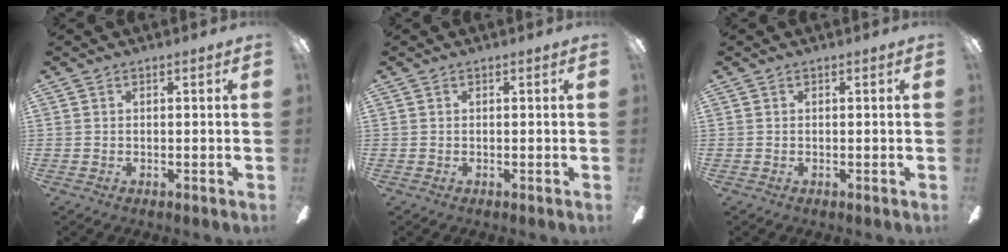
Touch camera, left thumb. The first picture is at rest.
{"total": 0.0}
{"total": 0.0}